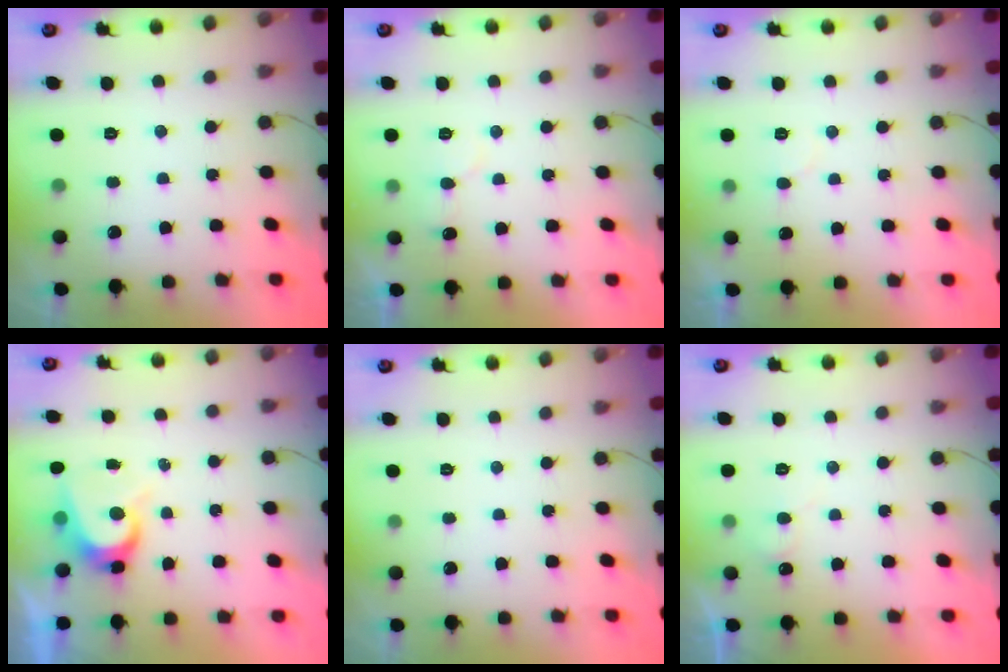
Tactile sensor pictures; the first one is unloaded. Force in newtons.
{"total": 5.1, "press": 5.1, "slide": 0.3}
{"total": 5.1, "press": 5.0, "slide": 0.4}
{"total": 6.3, "press": 6.3, "slide": 0.5}
{"total": 0.0}
{"total": 5.5, "press": 5.5, "slide": 0.6}